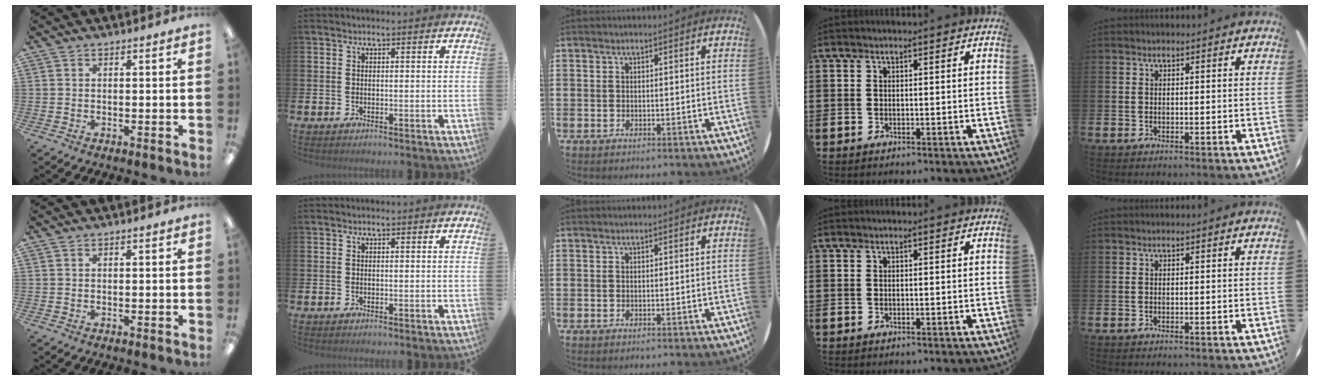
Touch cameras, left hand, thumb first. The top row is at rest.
{}